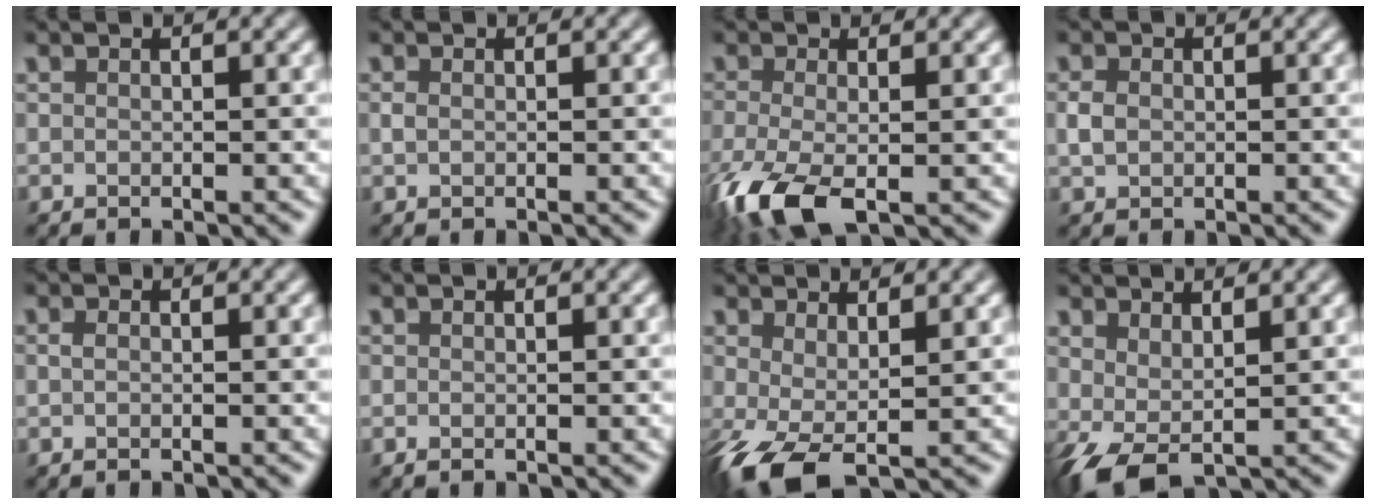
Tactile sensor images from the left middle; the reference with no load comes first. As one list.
[{"total": 0.6, "force": [0.0, 0.4, 0.4], "torque": [-0.012, -0.001, 0.000]}, {"total": 7.3, "force": [-3.1, 3.0, 5.8], "torque": [-0.138, -0.020, -0.063]}, {"total": 1.4, "force": [0.0, 1.1, 0.9], "torque": [-0.018, 0.001, -0.002]}, {"total": 0.6, "force": [-0.1, 0.3, 0.6], "torque": [-0.014, -0.001, -0.002]}, {"total": 0.0}, {"total": 4.9, "force": [-0.9, 1.7, 4.5], "torque": [-0.094, -0.003, -0.020]}, {"total": 3.1, "force": [0.4, 1.3, 2.8], "torque": [-0.062, -0.002, 0.007]}]